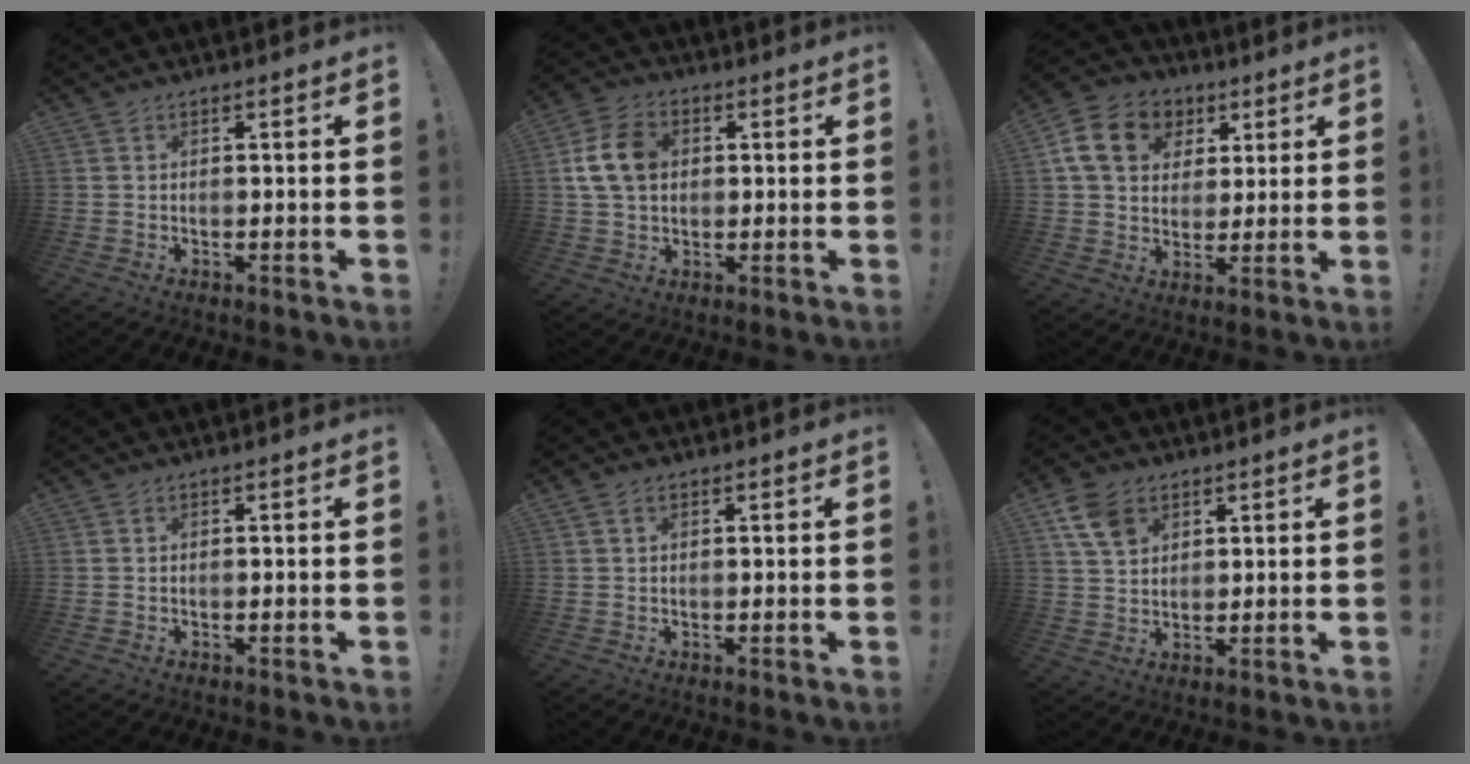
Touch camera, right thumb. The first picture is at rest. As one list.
[{"total": 11.8, "force": [2.1, 8.7, 7.7], "torque": [-0.139, 0.009, 0.042]}, {"total": 15.4, "force": [5.5, 12.2, 7.6], "torque": [-0.109, -0.012, 0.113]}, {"total": 0.0}, {"total": 1.6, "force": [0.8, 1.2, 0.8], "torque": [-0.015, 0.003, 0.015]}, {"total": 9.1, "force": [4.7, 6.2, 4.7], "torque": [-0.089, -0.011, 0.093]}]